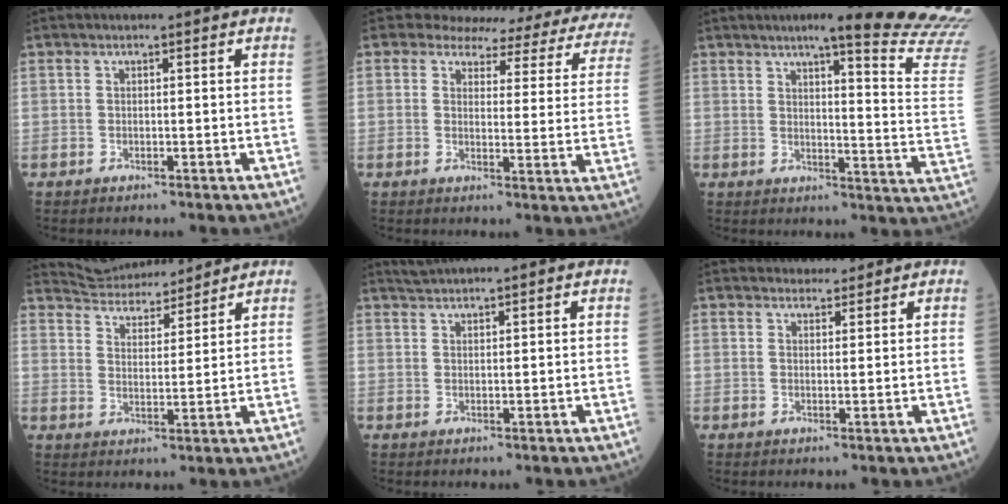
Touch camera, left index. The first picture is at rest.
{"total": 16.2, "force": [14.8, 4.8, 4.5], "torque": [-0.035, -0.058, 0.135]}
{"total": 20.5, "force": [18.2, -0.9, 9.6], "torque": [-0.115, -0.121, 0.193]}
{"total": 8.4, "force": [8.3, 1.0, 1.0], "torque": [-0.027, 0.012, 0.141]}
{"total": 2.2, "force": [2.0, -0.8, 0.5], "torque": [-0.009, 0.017, 0.046]}
{"total": 2.9, "force": [2.8, 0.8, 0.2], "torque": [0.000, 0.009, 0.039]}